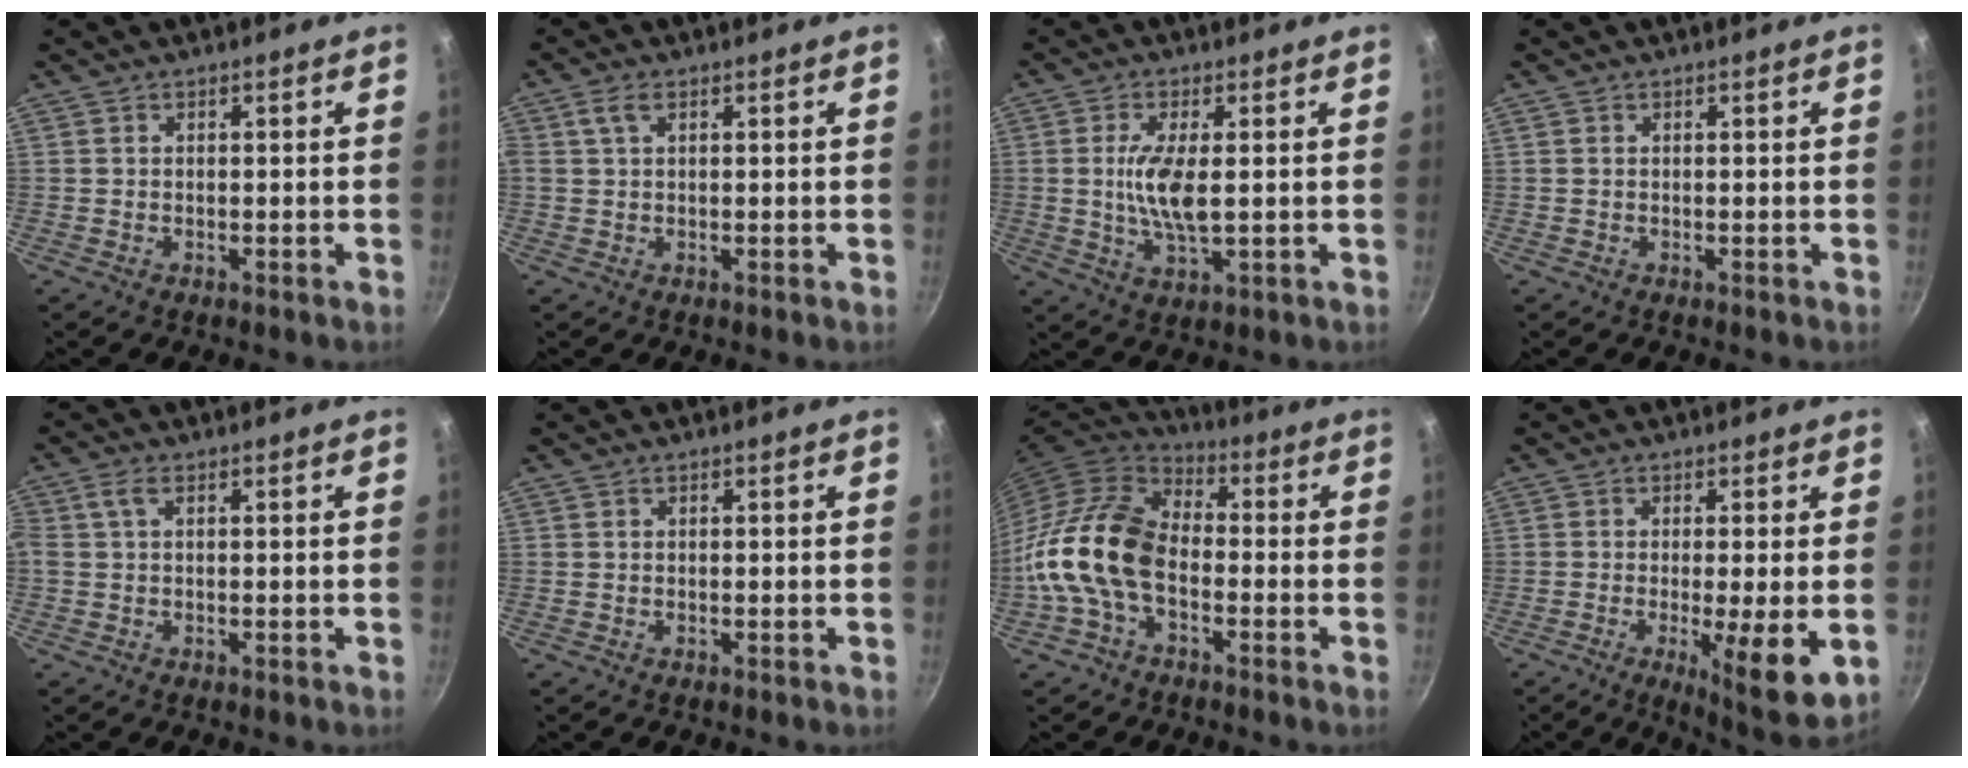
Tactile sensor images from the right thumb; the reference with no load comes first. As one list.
[{"total": 2.7, "force": [1.1, 1.4, 2.1], "torque": [-0.042, 0.005, 0.020]}, {"total": 8.1, "force": [0.5, 2.8, 7.6], "torque": [-0.155, -0.007, 0.010]}, {"total": 0.0}, {"total": 2.4, "force": [0.6, 1.0, 2.1], "torque": [-0.049, 0.009, 0.011]}, {"total": 0.0}, {"total": 14.7, "force": [-3.6, 9.3, 10.8], "torque": [-0.189, 0.039, -0.086]}, {"total": 10.1, "force": [-2.0, 1.6, 9.7], "torque": [-0.148, -0.012, -0.022]}]